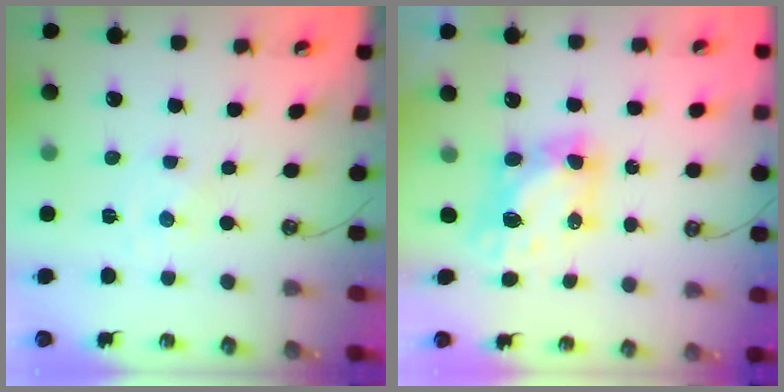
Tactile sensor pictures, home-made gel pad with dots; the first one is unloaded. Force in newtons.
{"total": 7.7, "press": 7.6, "slide": 0.5}